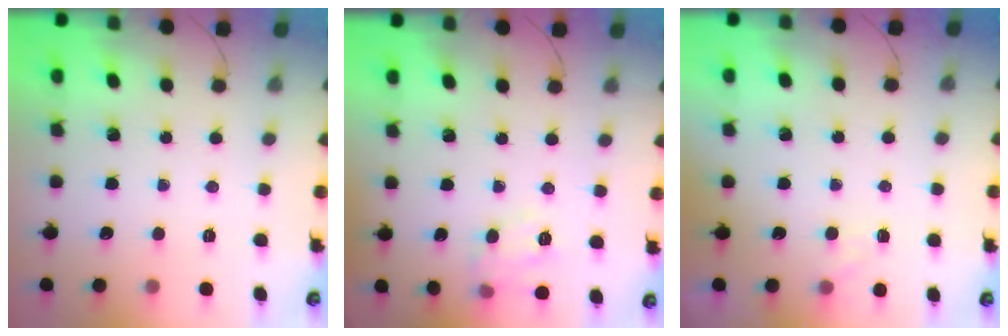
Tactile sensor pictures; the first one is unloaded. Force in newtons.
{"total": 6.5, "press": 6.4, "slide": 0.7}
{"total": 3.8, "press": 3.5, "slide": 1.4}